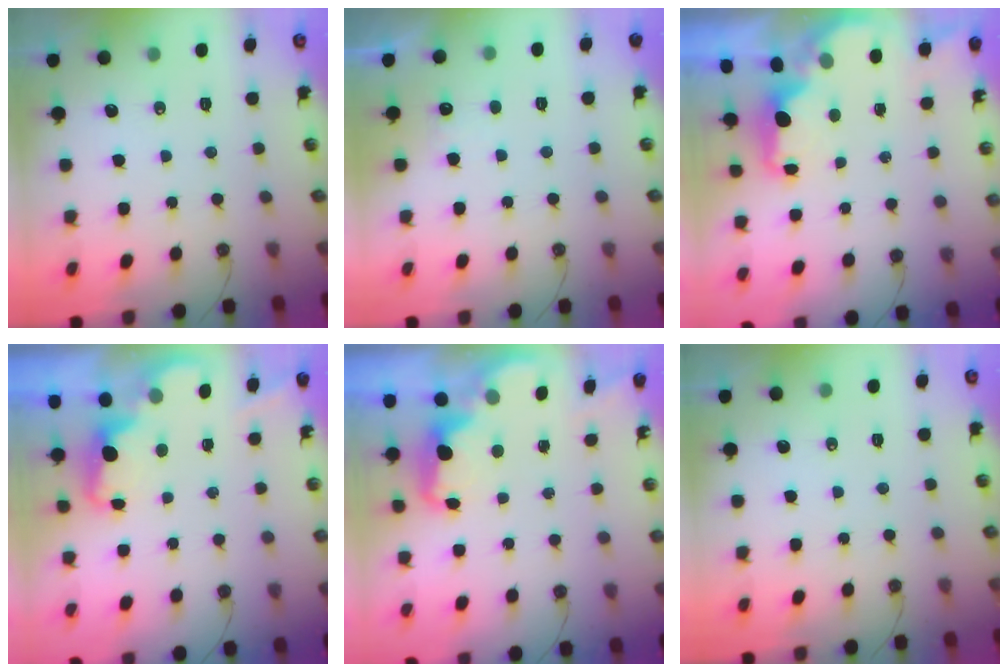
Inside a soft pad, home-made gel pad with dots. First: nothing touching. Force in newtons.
{"total": 4.3, "press": 4.2, "slide": 1.1}
{"total": 1.6, "press": 1.5, "slide": 0.6}
{"total": 2.1, "press": 2.1, "slide": 0.5}
{"total": 2.6, "press": 2.5, "slide": 0.5}
{"total": 0.0}